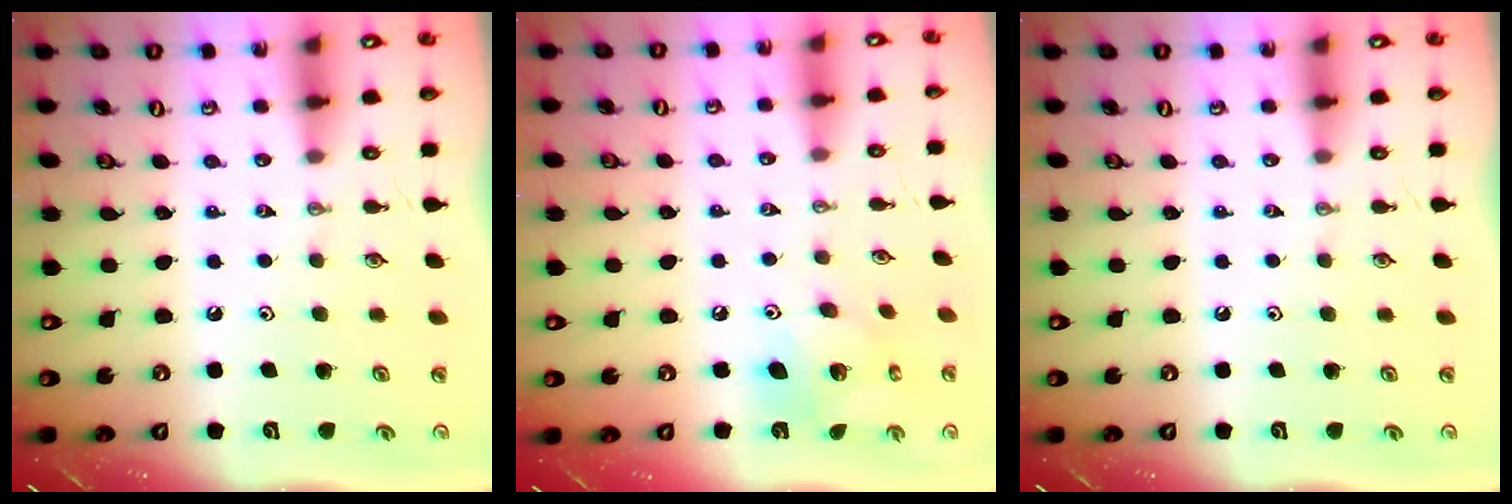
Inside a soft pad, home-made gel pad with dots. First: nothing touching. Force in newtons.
{"total": 10.5, "press": 10.5, "slide": 0.5}
{"total": 0.0}